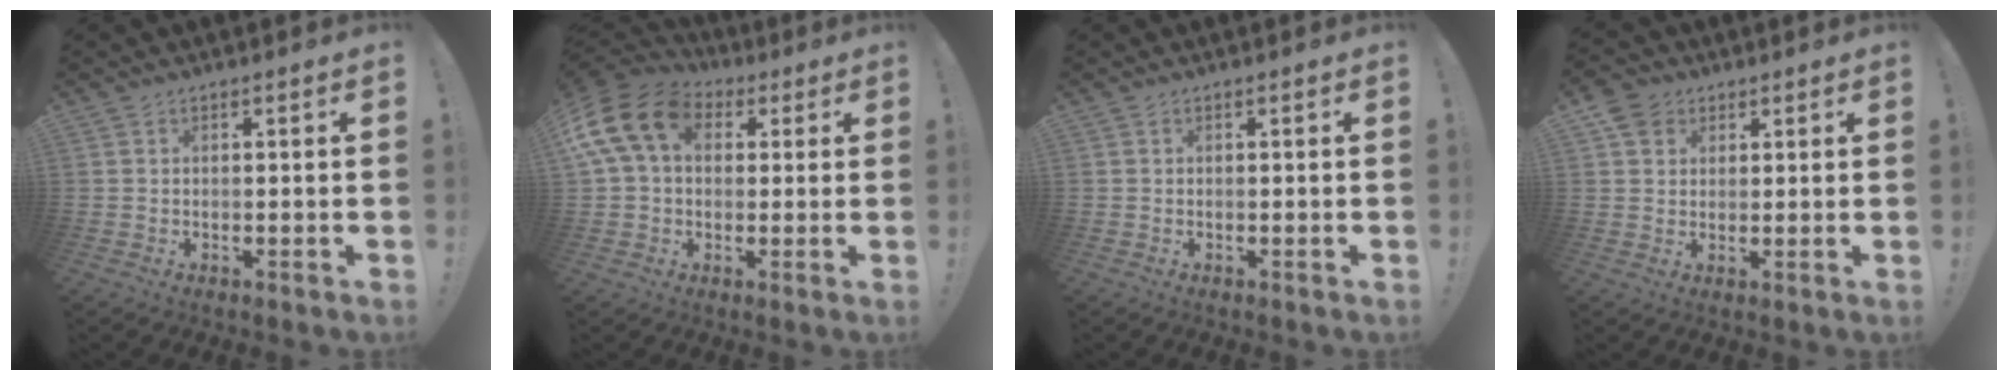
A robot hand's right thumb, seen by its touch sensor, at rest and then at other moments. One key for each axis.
{"total": 16.4, "fx": 4.8, "fy": 11.6, "fz": 10.5, "tx": -0.194, "ty": -0.001, "tz": 0.090}
{"total": 0.0}
{"total": 5.8, "fx": 2.9, "fy": 4.9, "fz": 1.3, "tx": -0.023, "ty": -0.010, "tz": 0.059}